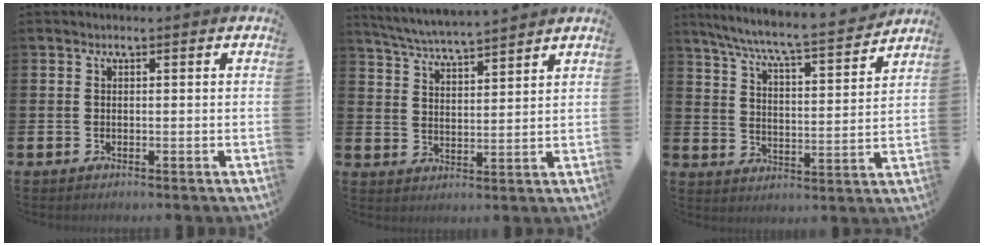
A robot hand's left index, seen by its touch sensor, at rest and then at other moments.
{"total": 5.5, "force": [5.4, -0.2, 0.9], "torque": [-0.039, -0.034, 0.096]}
{"total": 7.7, "force": [7.1, 0.3, 2.8], "torque": [-0.077, -0.058, 0.118]}